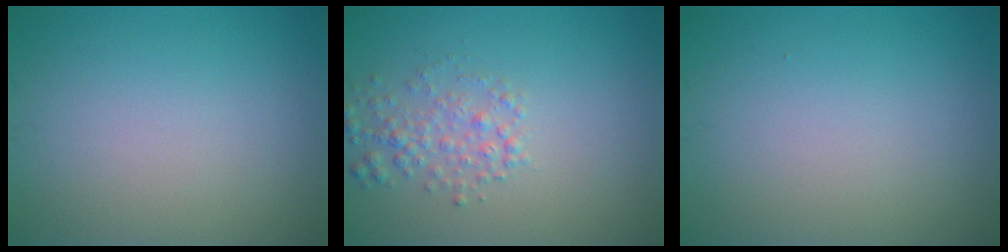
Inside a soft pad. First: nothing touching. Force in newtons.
{"total": 2.3, "press": 2.3, "slide": 0.1}
{"total": 0.0}